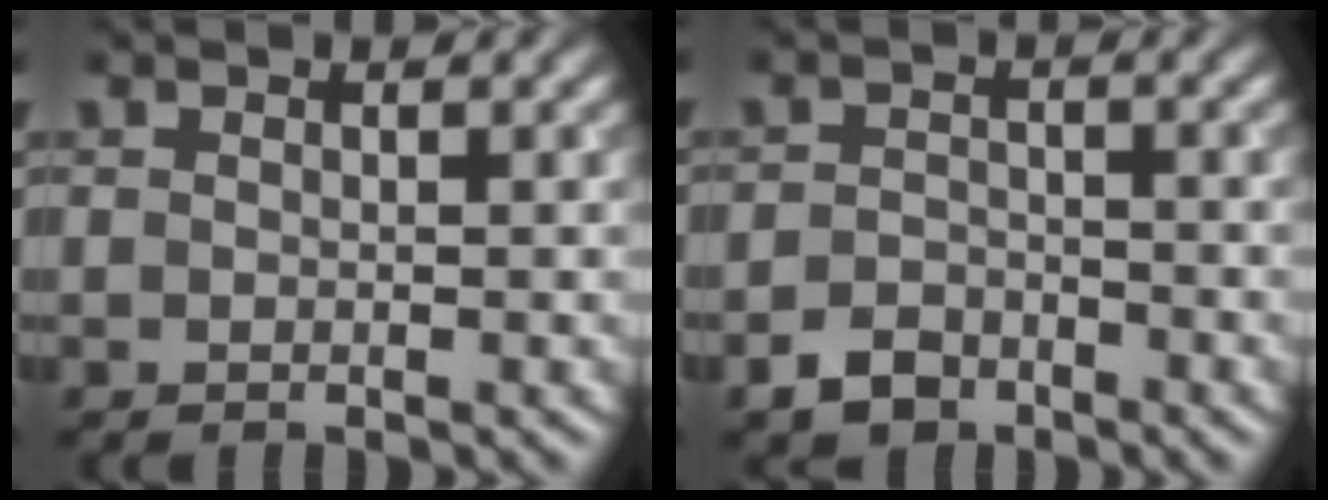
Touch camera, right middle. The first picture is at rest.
{"total": 2.4, "force": [-1.9, 1.3, 0.6], "torque": [-0.012, 0.002, -0.040]}